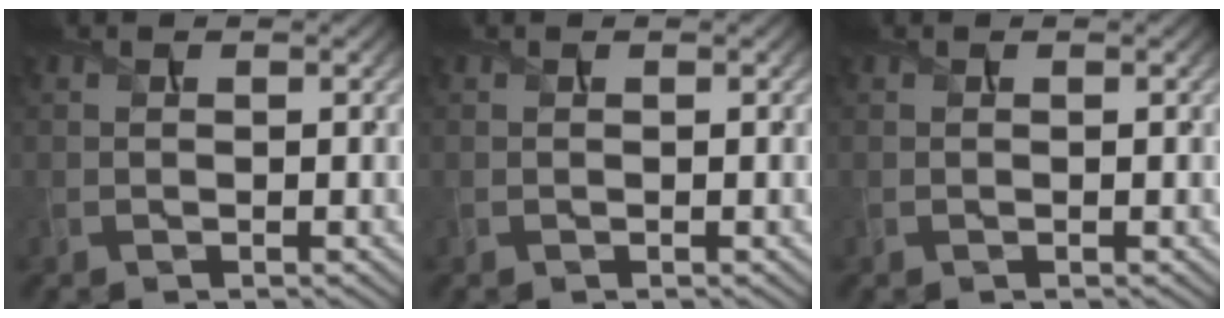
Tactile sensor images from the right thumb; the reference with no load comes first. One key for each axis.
{"total": 0.0}
{"total": 0.0}